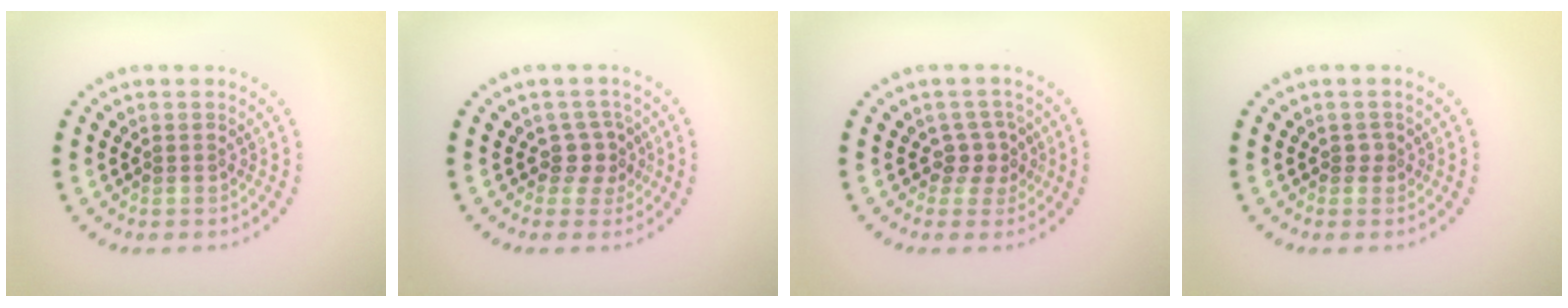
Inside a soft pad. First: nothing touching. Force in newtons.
{"total": 2.0, "press": 1.6, "slide": 1.3}
{"total": 2.1, "press": 1.6, "slide": 1.4}
{"total": 0.9, "press": 0.6, "slide": 0.7}